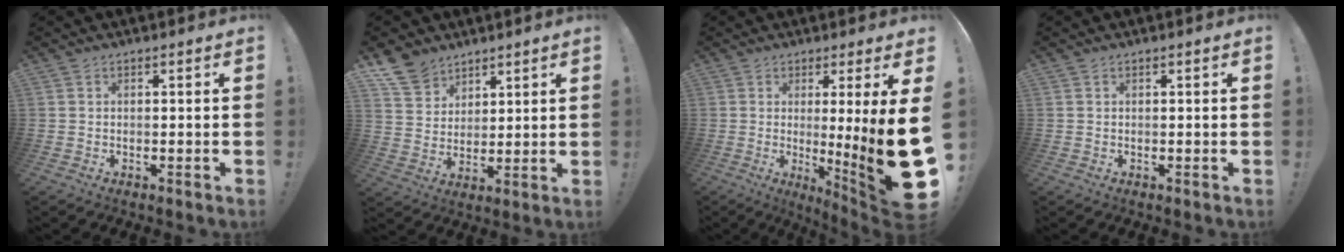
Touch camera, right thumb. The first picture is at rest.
{"total": 10.3, "force": [7.7, 6.5, 2.3], "torque": [-0.046, -0.052, 0.153]}
{"total": 17.8, "force": [0.1, -0.4, 17.8], "torque": [-0.231, -0.059, 0.010]}
{"total": 0.0}